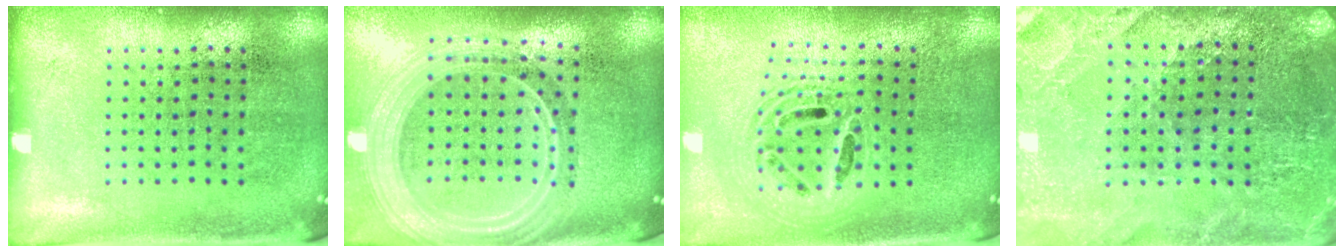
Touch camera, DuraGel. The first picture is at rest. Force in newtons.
{"total": 2.7, "press": 2.2, "slide": 1.4}
{"total": 2.0, "press": 1.6, "slide": 1.2}
{"total": 1.9, "press": 1.9, "slide": 0.3}